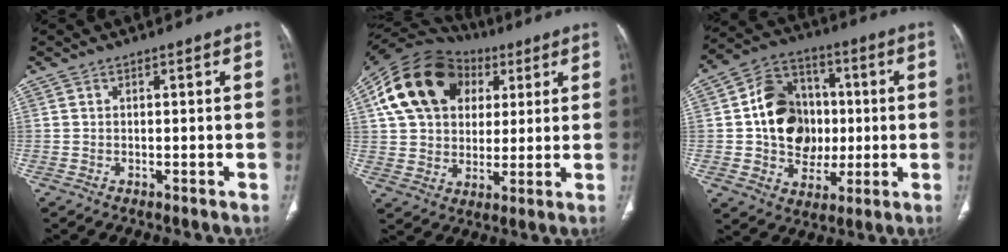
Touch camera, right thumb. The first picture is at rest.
{"total": 20.8, "force": [6.9, 15.4, 12.0], "torque": [-0.206, 0.019, 0.119]}
{"total": 16.5, "force": [0.4, 13.2, 9.8], "torque": [-0.116, 0.022, 0.013]}